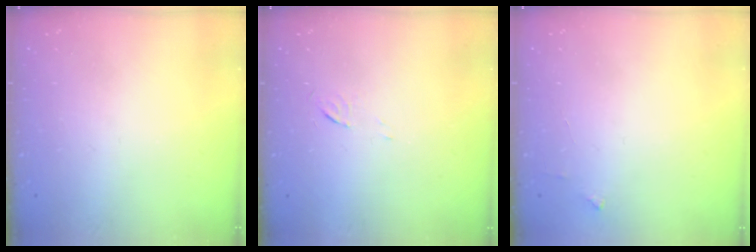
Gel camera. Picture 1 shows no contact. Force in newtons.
{"total": 3.4, "press": 3.4, "slide": 0.3}
{"total": 2.6, "press": 2.6, "slide": 0.2}